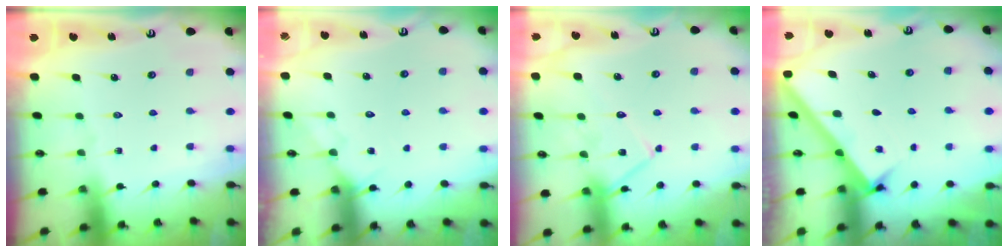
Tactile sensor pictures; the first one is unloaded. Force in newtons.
{"total": 3.8, "press": 3.8, "slide": 0.4}
{"total": 11.3, "press": 11.3, "slide": 0.7}
{"total": 2.3, "press": 2.3, "slide": 0.3}